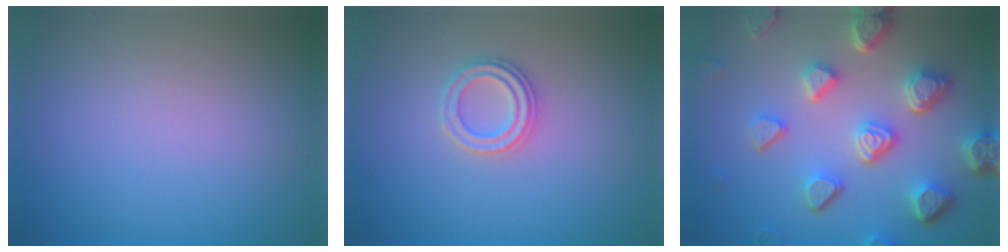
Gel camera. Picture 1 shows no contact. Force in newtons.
{"total": 2.3, "press": 2.3, "slide": 0.4}
{"total": 7.3, "press": 5.6, "slide": 4.7}